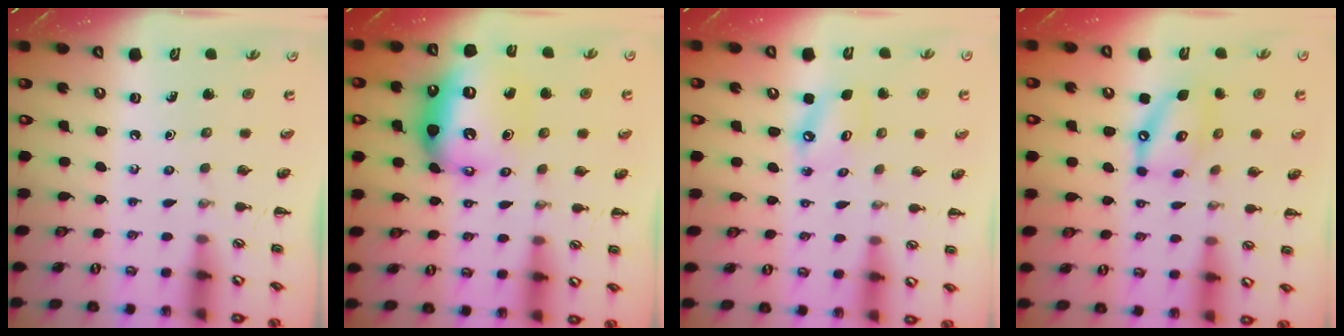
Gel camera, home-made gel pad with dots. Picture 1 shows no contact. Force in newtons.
{"total": 14.1, "press": 14.0, "slide": 1.6}
{"total": 6.1, "press": 6.0, "slide": 1.2}
{"total": 12.3, "press": 12.0, "slide": 2.5}